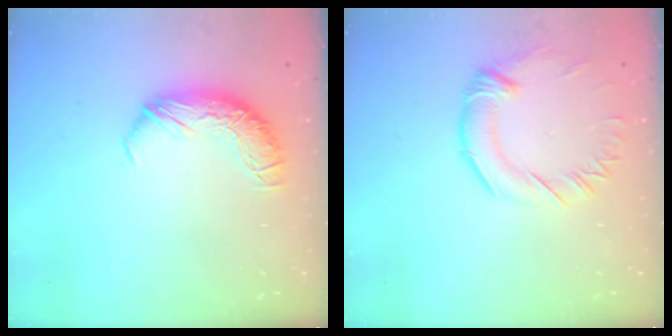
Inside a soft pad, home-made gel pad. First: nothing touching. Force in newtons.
{"total": 1.1, "press": 0.3, "slide": 1.0}